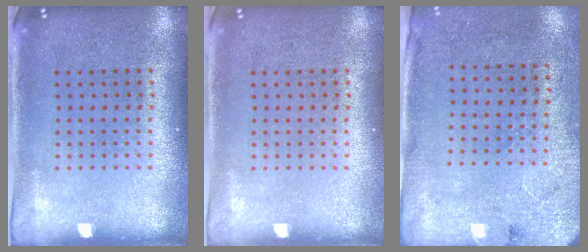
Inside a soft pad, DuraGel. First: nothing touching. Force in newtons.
{"total": 0.0}
{"total": 2.7, "press": 2.2, "slide": 1.5}